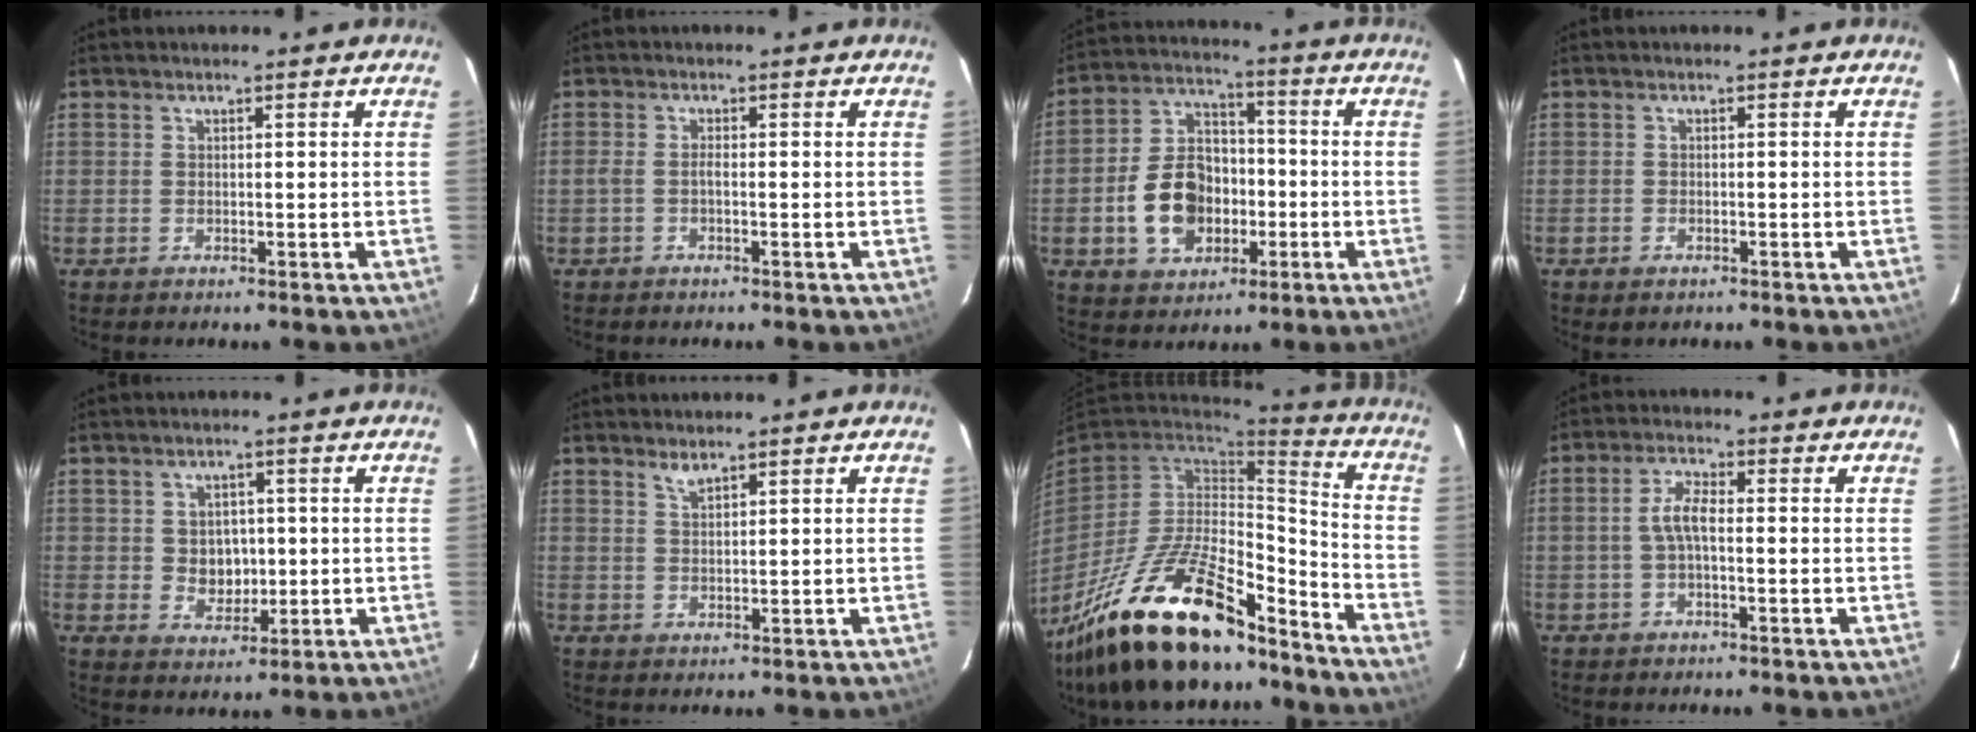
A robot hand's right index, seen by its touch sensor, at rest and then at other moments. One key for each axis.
{"total": 1.2, "fx": -0.6, "fy": 0.1, "fz": 1.0, "tx": -0.024, "ty": 0.003, "tz": -0.014}
{"total": 13.0, "fx": -3.4, "fy": 9.5, "fz": 8.2, "tx": -0.177, "ty": 0.026, "tz": -0.046}
{"total": 1.4, "fx": -0.9, "fy": 0.8, "fz": 0.5, "tx": -0.011, "ty": -0.001, "tz": -0.016}
{"total": 4.9, "fx": 0.1, "fy": 4.3, "fz": 2.4, "tx": -0.042, "ty": 0.005, "tz": 0.011}
{"total": 1.7, "fx": 1.5, "fy": 0.3, "fz": 0.8, "tx": -0.014, "ty": 0.001, "tz": 0.027}
{"total": 26.9, "fx": -19.2, "fy": 9.1, "fz": 16.4, "tx": -0.308, "ty": -0.017, "tz": -0.314}
{"total": 3.9, "fx": -0.6, "fy": 1.2, "fz": 3.6, "tx": -0.077, "ty": 0.011, "tz": -0.013}